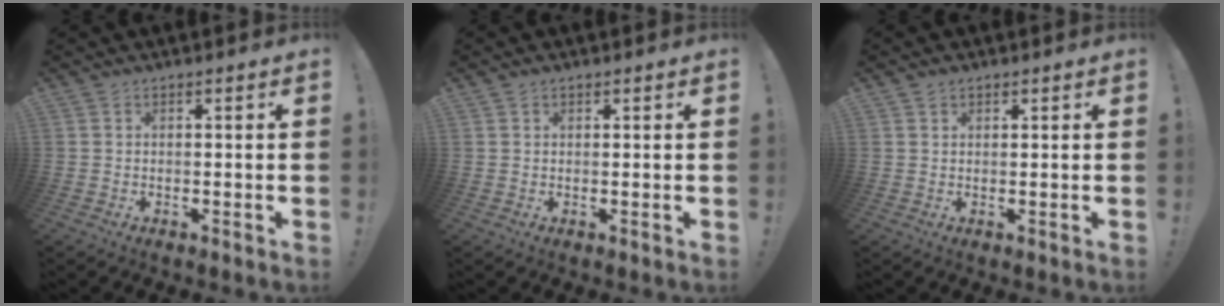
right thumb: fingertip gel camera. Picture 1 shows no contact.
{"total": 0.8, "force": [0.5, 0.6, 0.1], "torque": [-0.001, 0.001, 0.010]}
{"total": 1.3, "force": [1.0, 0.8, 0.2], "torque": [-0.003, -0.001, 0.019]}